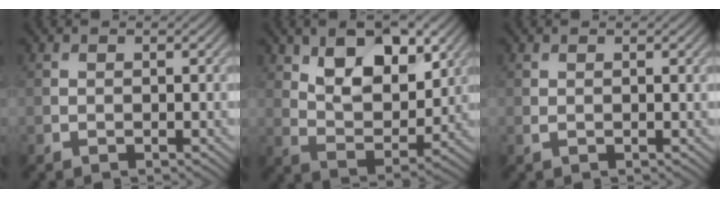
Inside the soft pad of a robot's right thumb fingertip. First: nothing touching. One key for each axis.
{"total": 11.1, "fx": 5.3, "fy": 5.7, "fz": 7.9, "tx": -0.140, "ty": -0.005, "tz": 0.089}
{"total": 0.6, "fx": 0.3, "fy": 0.2, "fz": 0.6, "tx": -0.013, "ty": 0.000, "tz": 0.005}